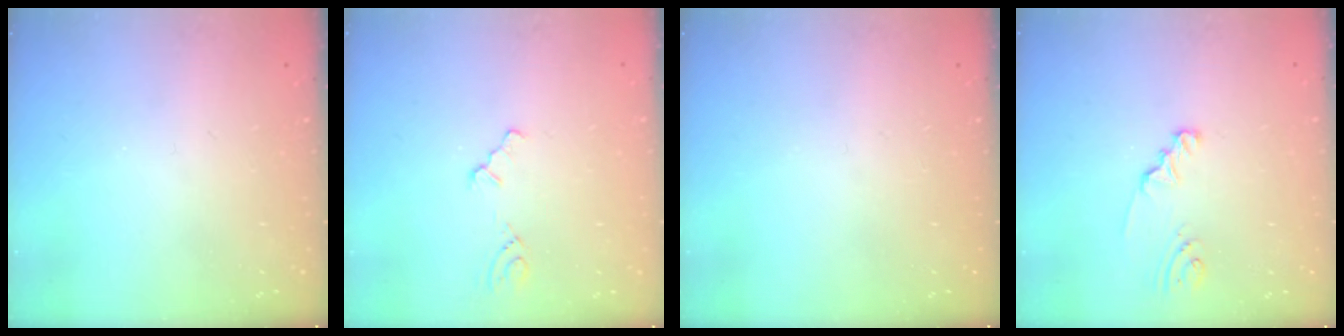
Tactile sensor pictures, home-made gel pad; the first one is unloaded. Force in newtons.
{"total": 1.5, "press": 1.4, "slide": 0.2}
{"total": 0.0}
{"total": 2.3, "press": 2.3, "slide": 0.2}